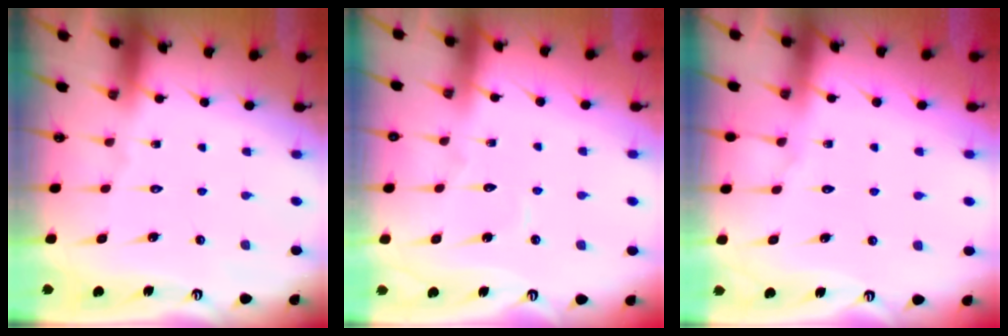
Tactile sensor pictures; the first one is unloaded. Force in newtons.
{"total": 3.4, "press": 3.4, "slide": 0.4}
{"total": 2.6, "press": 2.6, "slide": 0.4}